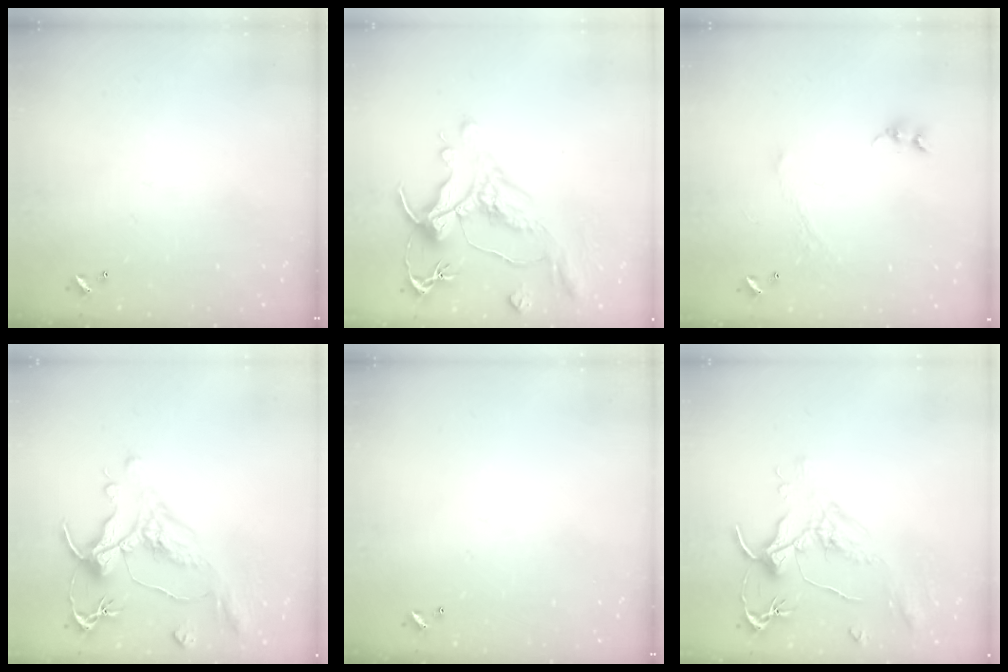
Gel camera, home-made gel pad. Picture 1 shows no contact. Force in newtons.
{"total": 2.2, "press": 1.7, "slide": 1.4}
{"total": 1.0, "press": 0.9, "slide": 0.4}
{"total": 1.7, "press": 0.9, "slide": 1.4}
{"total": 0.0}
{"total": 1.6, "press": 1.5, "slide": 0.7}